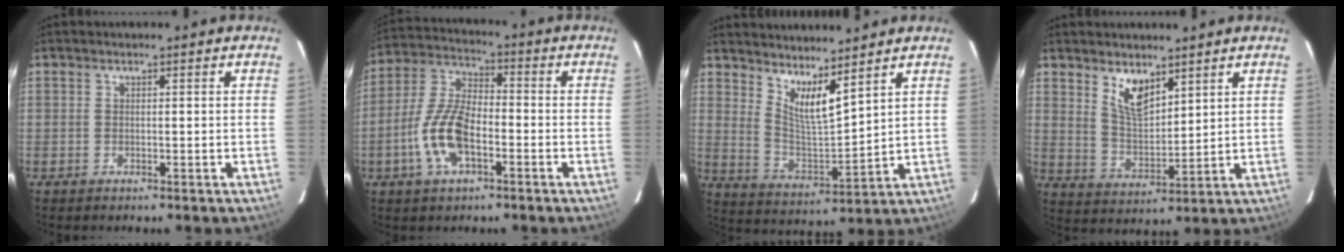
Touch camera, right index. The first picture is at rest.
{"total": 11.8, "force": [-4.2, 5.4, 9.5], "torque": [-0.207, 0.006, -0.081]}
{"total": 8.9, "force": [6.6, 1.3, 5.7], "torque": [-0.096, -0.018, 0.125]}
{"total": 7.1, "force": [4.8, 2.9, 4.4], "torque": [-0.078, -0.003, 0.099]}